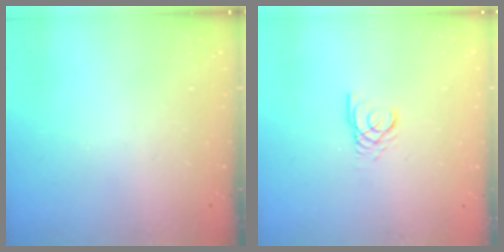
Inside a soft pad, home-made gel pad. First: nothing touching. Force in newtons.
{"total": 2.4, "press": 2.4, "slide": 0.1}